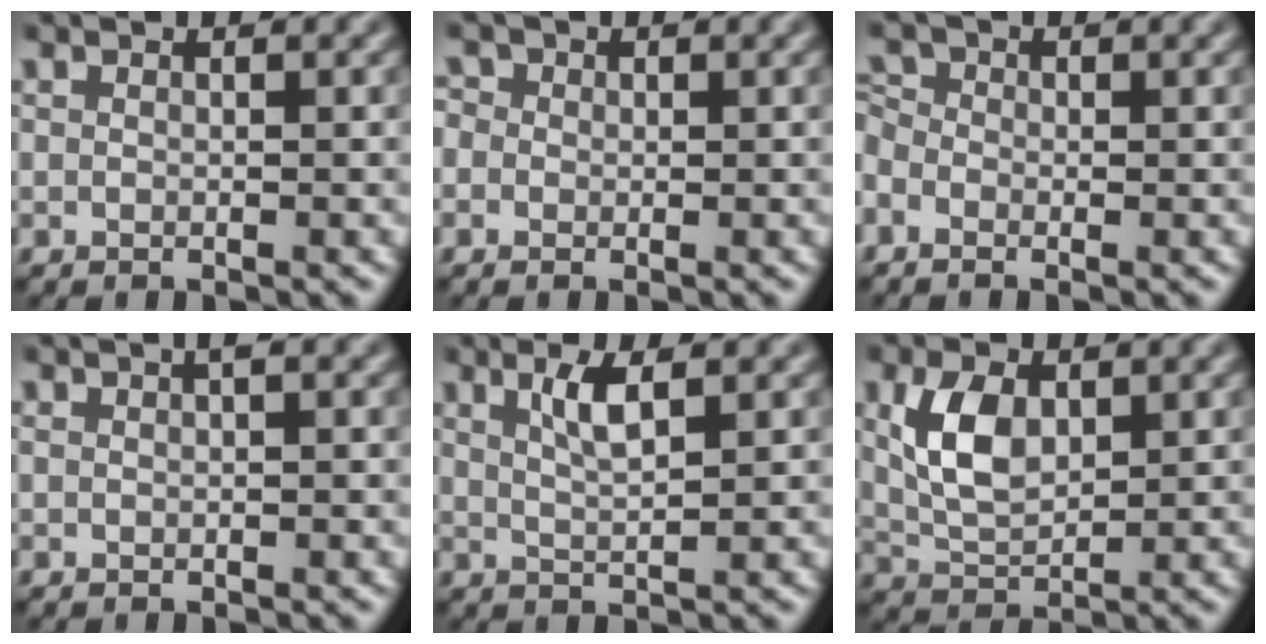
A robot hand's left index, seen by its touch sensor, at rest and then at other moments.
{"total": 1.3, "force": [0.1, 1.2, 0.3], "torque": [-0.004, 0.008, -0.013]}
{"total": 2.0, "force": [-0.7, 1.6, 0.9], "torque": [-0.025, 0.008, -0.016]}
{"total": 0.7, "force": [0.1, 0.3, 0.7], "torque": [-0.015, 0.003, 0.003]}
{"total": 2.4, "force": [0.9, 0.6, 2.1], "torque": [-0.039, -0.001, 0.018]}
{"total": 4.4, "force": [0.9, 2.7, 3.4], "torque": [-0.078, 0.003, 0.023]}